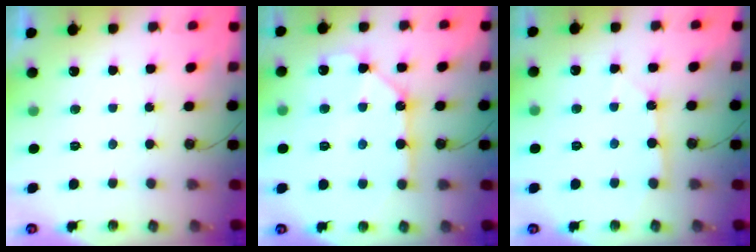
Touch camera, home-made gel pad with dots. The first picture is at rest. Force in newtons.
{"total": 11.2, "press": 11.2, "slide": 1.0}
{"total": 4.6, "press": 4.5, "slide": 0.3}